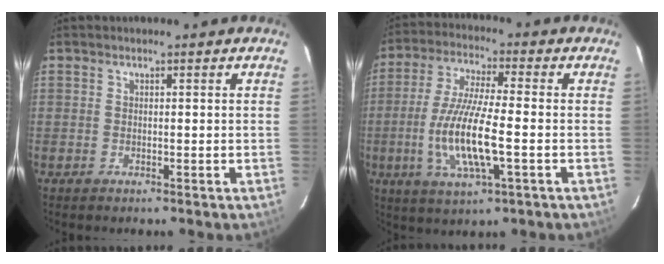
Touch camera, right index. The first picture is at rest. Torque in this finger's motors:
{"motor_torque": [1.25, -0.89, 0.76, 0.21]}